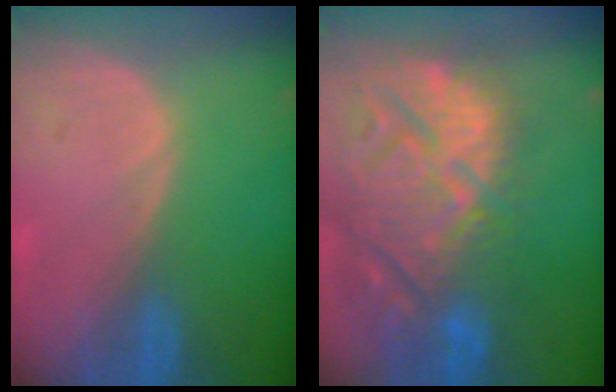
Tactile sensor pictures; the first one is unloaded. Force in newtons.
{"total": 15.4, "press": 13.1, "slide": 8.0}